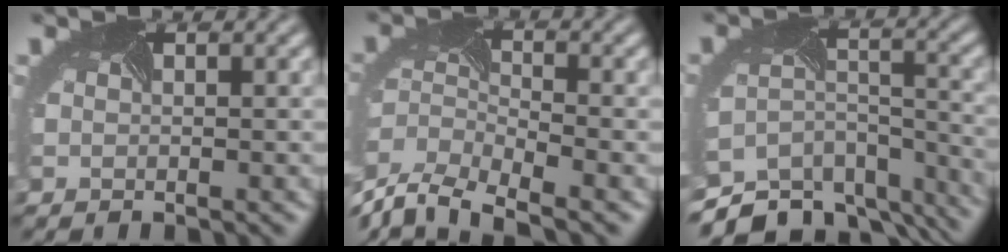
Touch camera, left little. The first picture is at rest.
{"total": 7.9, "force": [-6.9, 2.4, 3.1], "torque": [-0.083, -0.017, -0.129]}
{"total": 11.0, "force": [-10.1, 4.0, 1.7], "torque": [-0.035, -0.004, -0.128]}